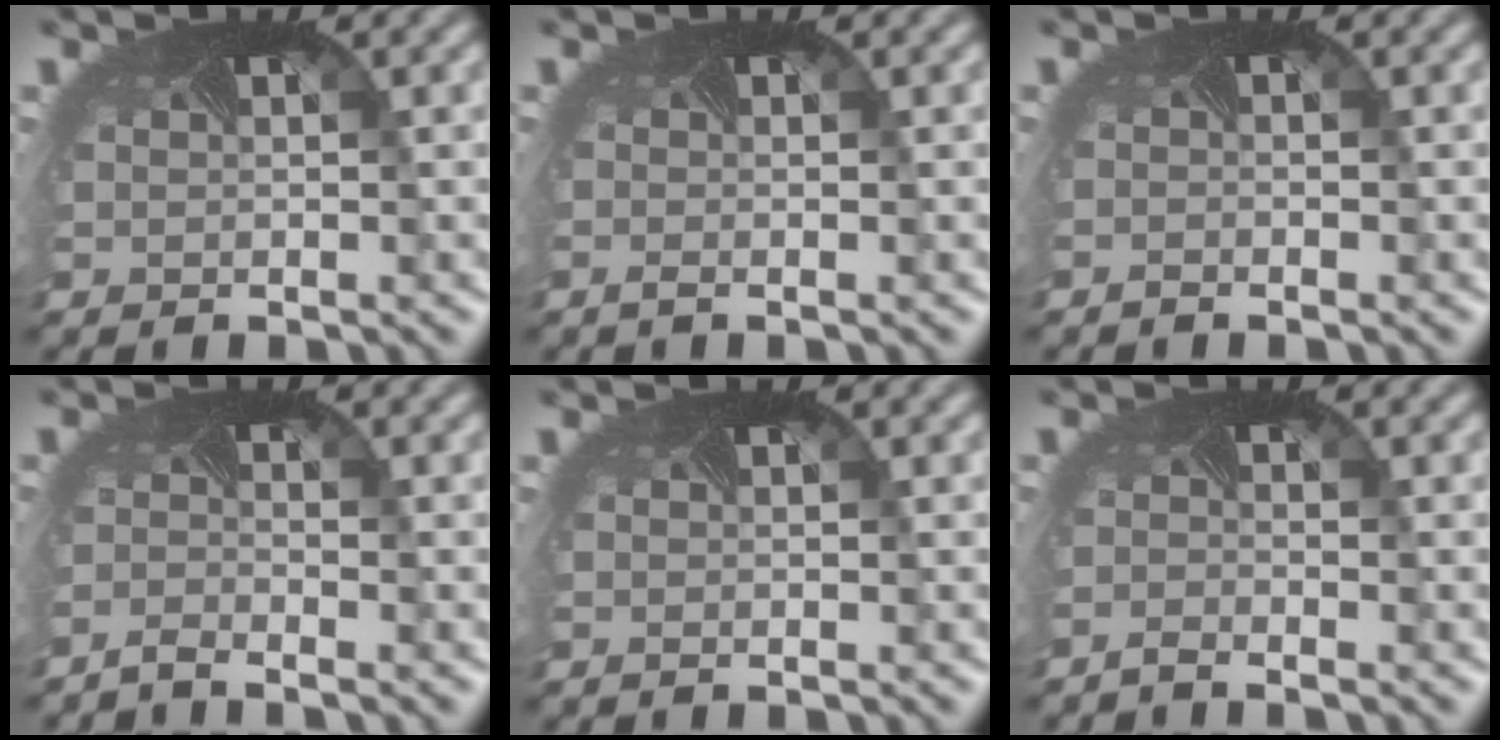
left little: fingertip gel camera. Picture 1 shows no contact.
{"total": 0.8, "force": [-0.7, -0.1, 0.3], "torque": [-0.016, -0.004, -0.013]}
{"total": 0.8, "force": [-0.8, 0.0, -0.2], "torque": [-0.003, -0.003, -0.016]}
{"total": 2.0, "force": [-2.0, -0.2, 0.0], "torque": [-0.007, -0.009, -0.042]}
{"total": 0.0}
{"total": 1.6, "force": [-1.5, -0.3, -0.2], "torque": [-0.007, -0.009, -0.032]}